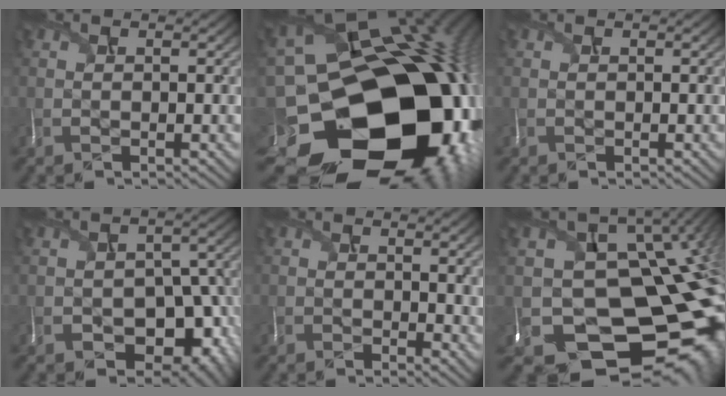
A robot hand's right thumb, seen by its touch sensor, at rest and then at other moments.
{"total": 21.5, "force": [-8.0, 17.4, 9.8], "torque": [-0.197, -0.093, -0.082]}
{"total": 0.0}
{"total": 9.5, "force": [-5.2, 5.7, 5.5], "torque": [-0.088, -0.025, -0.058]}
{"total": 2.6, "force": [0.5, 1.0, 2.4], "torque": [-0.025, 0.002, 0.012]}
{"total": 14.6, "force": [-3.6, 11.3, 8.6], "torque": [-0.127, -0.042, -0.002]}